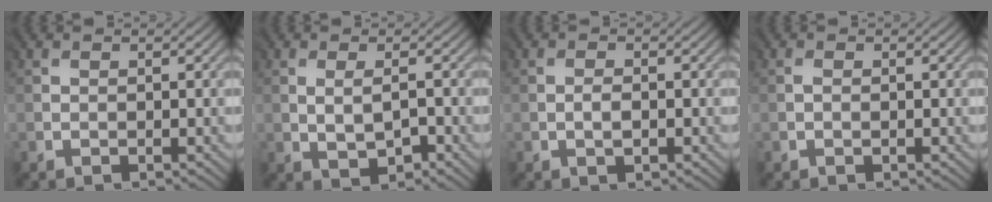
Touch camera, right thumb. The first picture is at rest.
{"total": 2.3, "force": [-0.4, 1.1, 1.9], "torque": [-0.037, -0.004, 0.000]}
{"total": 1.0, "force": [-0.6, 0.4, 0.7], "torque": [-0.012, -0.004, -0.009]}
{"total": 0.0}